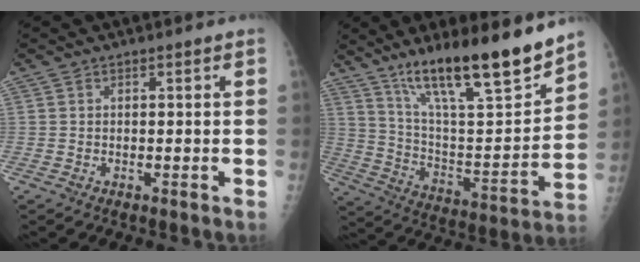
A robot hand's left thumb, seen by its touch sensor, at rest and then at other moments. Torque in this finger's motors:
{"motor_torque": [0.86, -0.11, 1.41, -1.36, 0.12]}